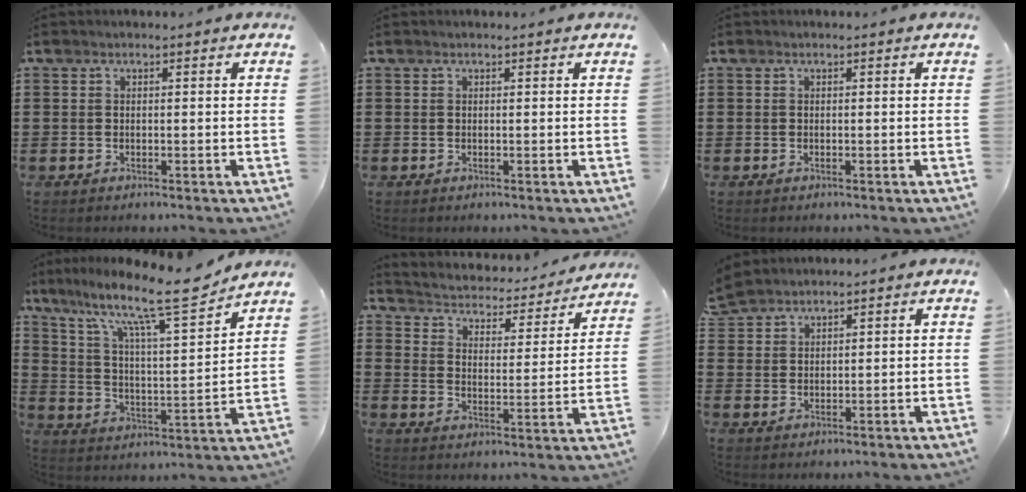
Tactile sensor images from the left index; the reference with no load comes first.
{"total": 0.0}
{"total": 0.0}
{"total": 13.3, "force": [10.4, 1.5, 8.1], "torque": [-0.167, -0.067, 0.168]}
{"total": 2.6, "force": [2.6, 0.5, 0.0], "torque": [-0.022, -0.031, 0.033]}
{"total": 2.9, "force": [2.8, 0.7, -0.1], "torque": [-0.008, -0.002, 0.055]}